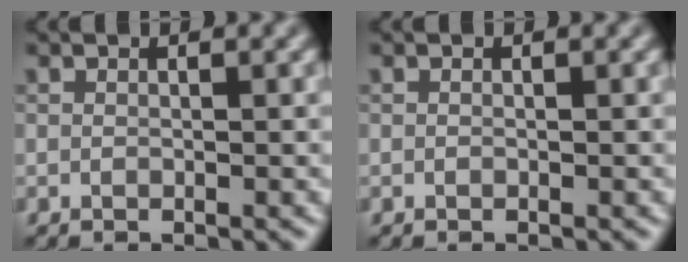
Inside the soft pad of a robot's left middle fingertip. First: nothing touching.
{"total": 0.6, "force": [-0.5, -0.2, -0.2], "torque": [0.002, 0.004, -0.002]}